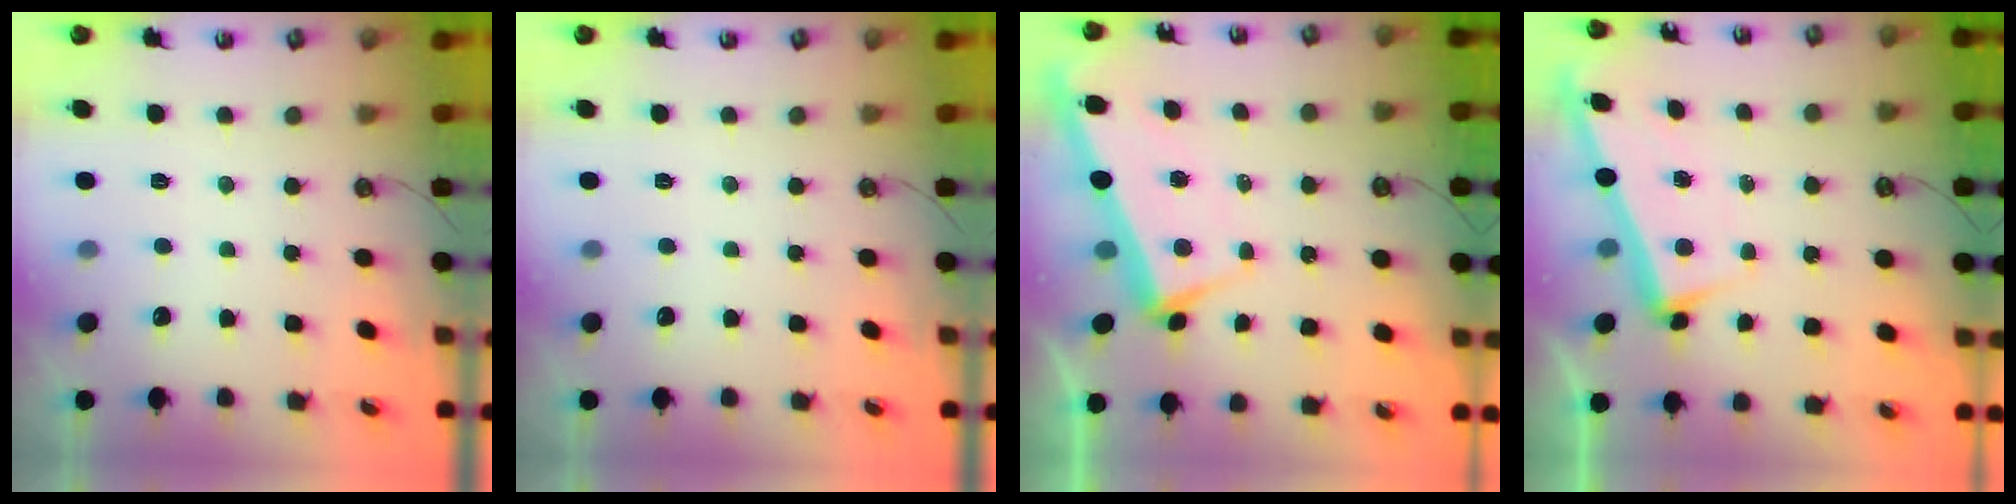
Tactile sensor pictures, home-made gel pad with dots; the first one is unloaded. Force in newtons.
{"total": 0.0}
{"total": 2.0, "press": 1.8, "slide": 1.0}
{"total": 3.5, "press": 3.3, "slide": 1.1}